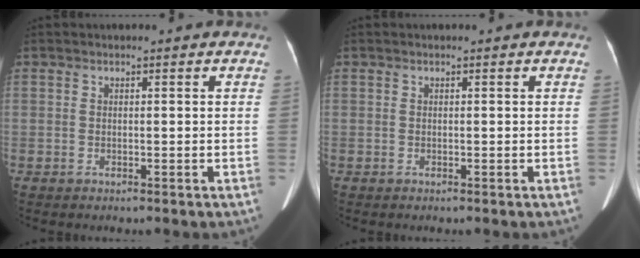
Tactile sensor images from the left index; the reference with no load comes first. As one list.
[{"total": 0.0}]